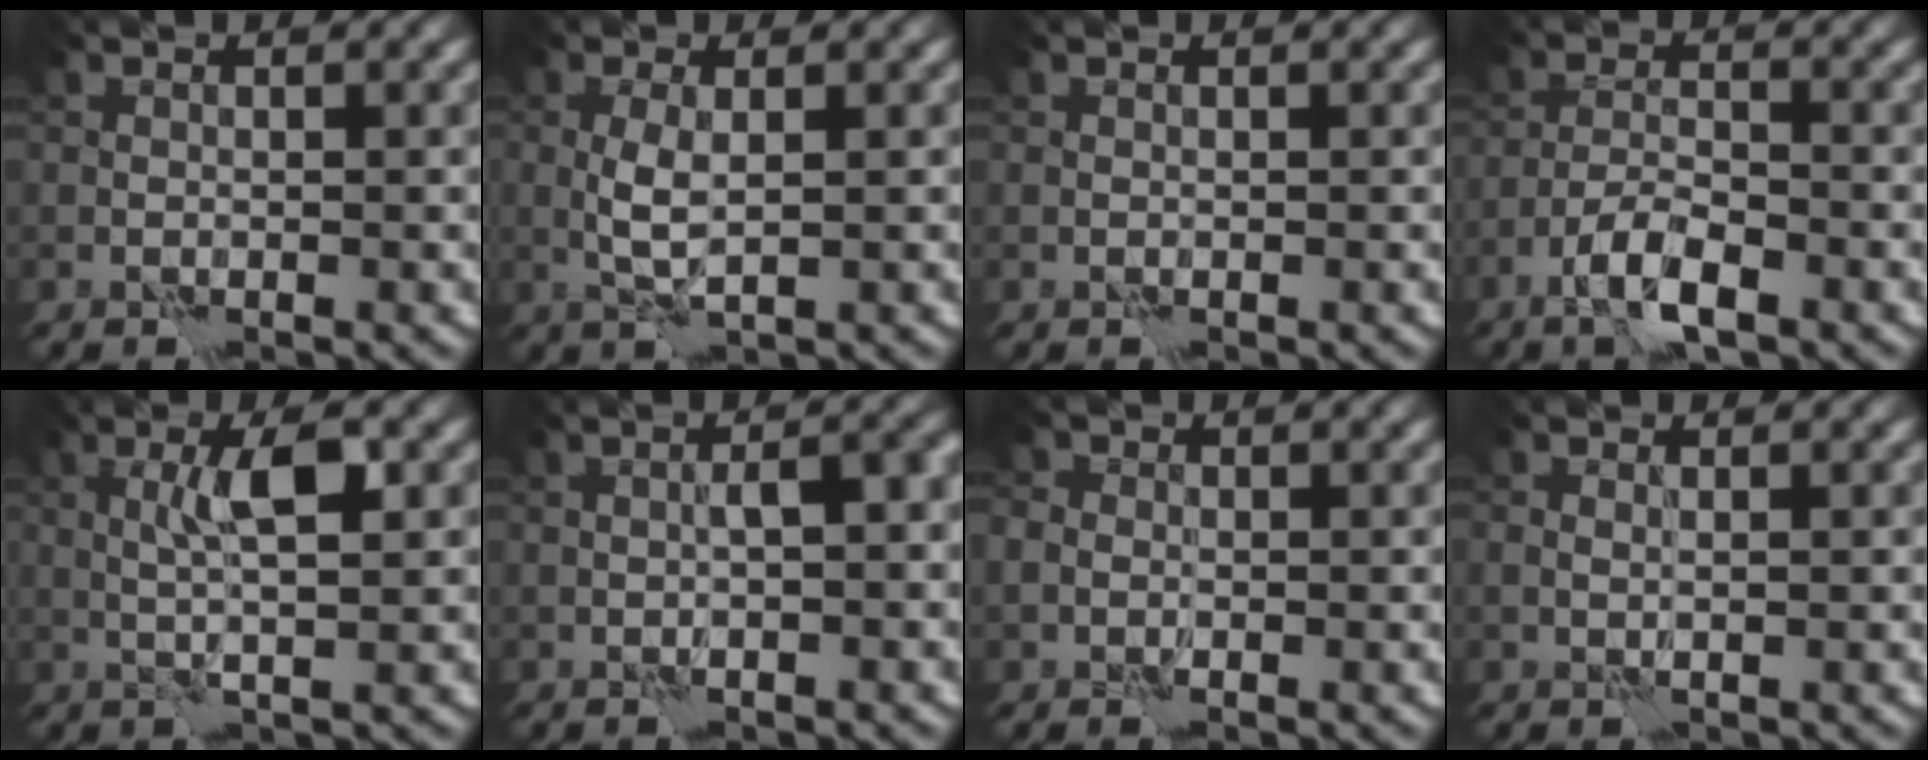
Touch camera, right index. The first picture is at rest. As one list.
[{"total": 2.3, "force": [0.3, 0.6, 2.3], "torque": [-0.053, 0.001, 0.006]}, {"total": 0.0}, {"total": 3.7, "force": [-2.3, 0.8, 2.9], "torque": [-0.057, 0.003, -0.046]}, {"total": 3.7, "force": [1.2, 0.4, 3.5], "torque": [-0.068, 0.006, 0.020]}, {"total": 2.5, "force": [-0.2, 0.4, 2.5], "torque": [-0.042, 0.010, -0.002]}, {"total": 1.4, "force": [-0.1, 1.3, 0.6], "torque": [0.000, 0.002, -0.010]}, {"total": 0.6, "force": [0.4, 0.1, 0.4], "torque": [-0.011, -0.004, 0.008]}]